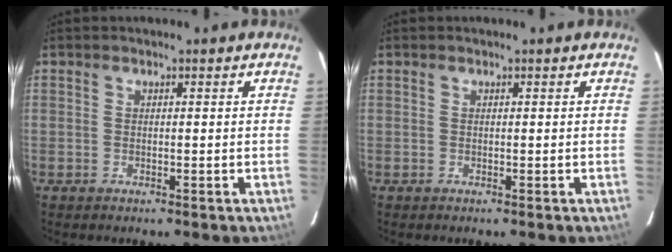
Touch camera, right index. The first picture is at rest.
{"total": 0.0}